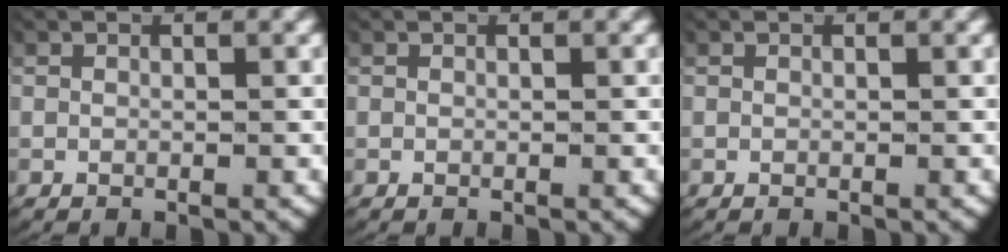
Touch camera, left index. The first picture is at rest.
{"total": 0.0}
{"total": 0.0}